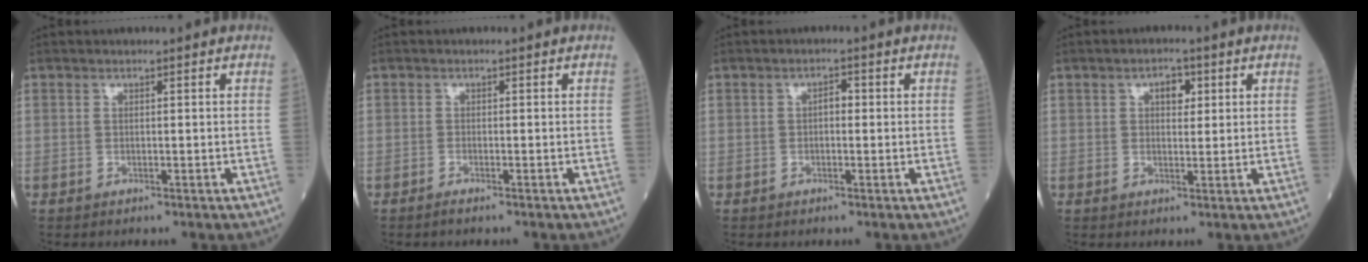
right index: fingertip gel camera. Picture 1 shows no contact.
{"total": 1.0, "force": [-0.8, 0.0, 0.5], "torque": [-0.011, -0.001, -0.014]}
{"total": 1.5, "force": [0.0, 0.8, 1.2], "torque": [-0.014, 0.005, -0.004]}
{"total": 3.0, "force": [1.1, 1.7, 2.2], "torque": [-0.031, 0.008, 0.015]}